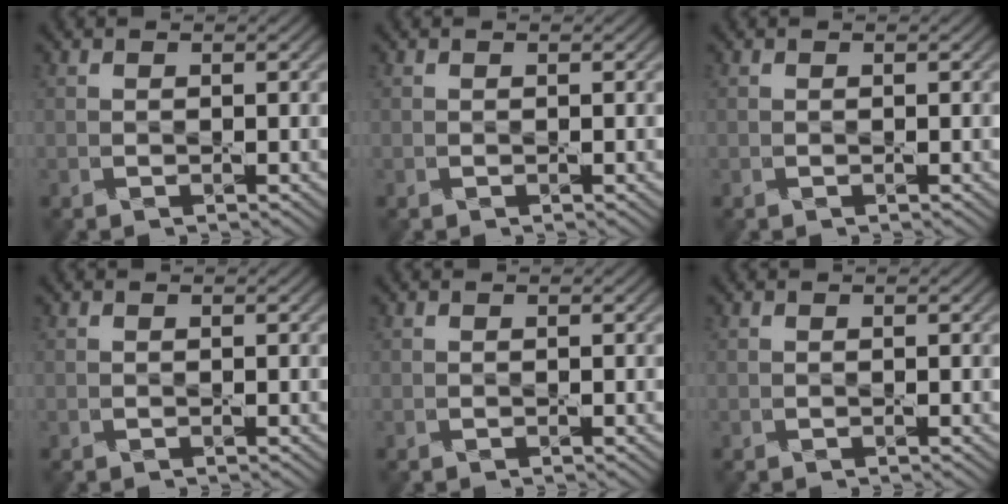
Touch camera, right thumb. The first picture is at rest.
{"total": 0.0}
{"total": 0.0}
{"total": 0.0}
{"total": 0.0}
{"total": 0.0}